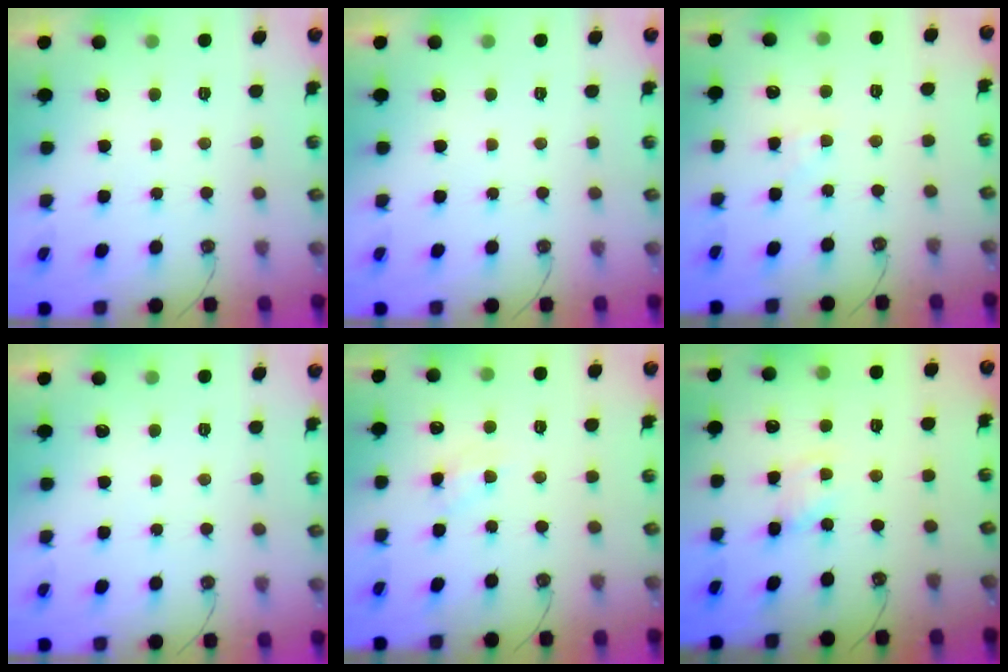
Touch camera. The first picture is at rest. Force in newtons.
{"total": 0.0}
{"total": 2.4, "press": 2.4, "slide": 0.2}
{"total": 0.0}
{"total": 5.0, "press": 4.9, "slide": 0.8}
{"total": 1.5, "press": 1.4, "slide": 0.2}